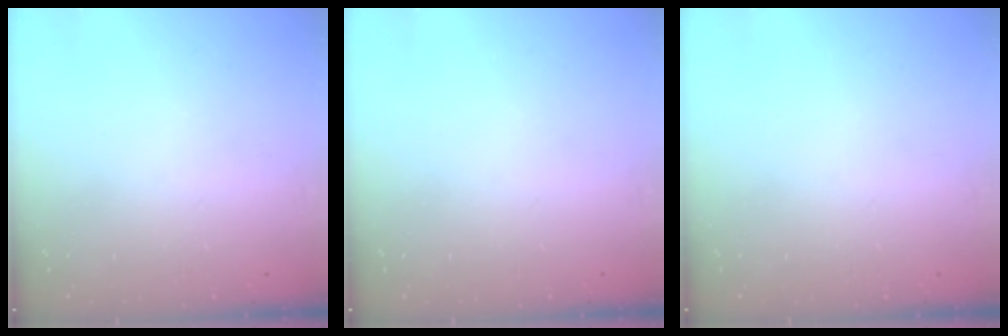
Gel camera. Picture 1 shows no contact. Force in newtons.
{"total": 0.0}
{"total": 0.0}